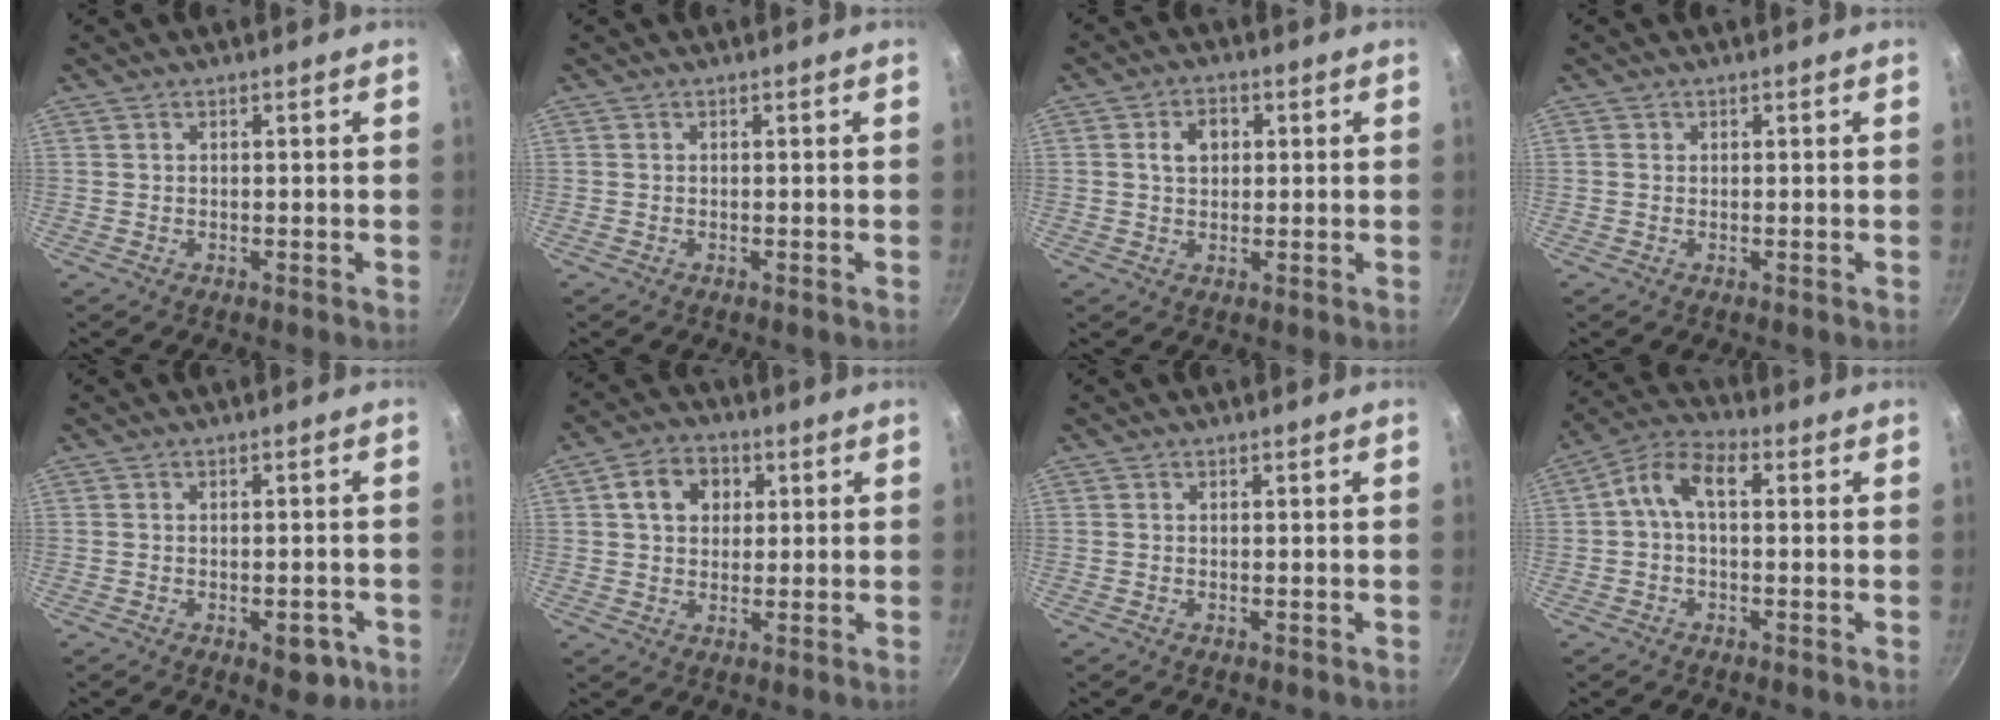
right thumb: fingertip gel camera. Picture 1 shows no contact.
{"total": 0.0}
{"total": 4.7, "force": [0.9, 3.5, 2.9], "torque": [-0.031, 0.007, 0.010]}
{"total": 0.5, "force": [0.1, 0.5, 0.1], "torque": [0.000, 0.001, -0.001]}
{"total": 5.2, "force": [-2.2, 2.7, 3.9], "torque": [-0.029, 0.014, -0.021]}
{"total": 8.0, "force": [2.4, 6.3, 4.3], "torque": [-0.049, 0.007, 0.030]}
{"total": 0.0}
{"total": 8.2, "force": [1.0, 4.8, 6.5], "torque": [-0.116, 0.029, 0.003]}